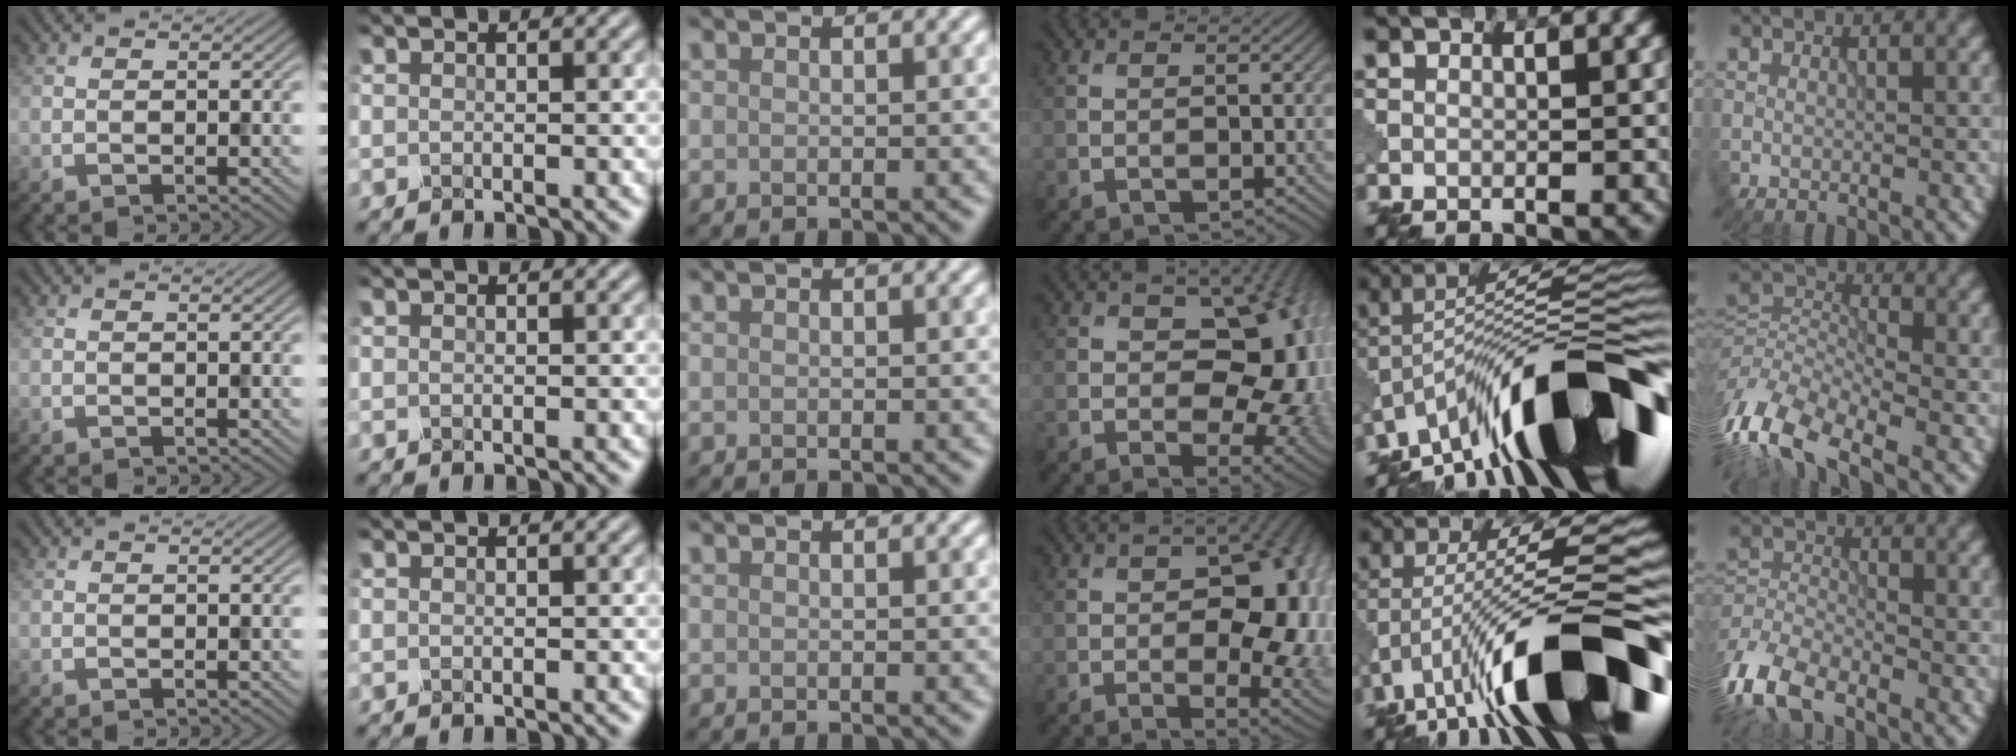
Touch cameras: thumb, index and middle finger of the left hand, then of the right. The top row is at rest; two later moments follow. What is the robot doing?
{"motion": "shake", "object": "salt shaker"}